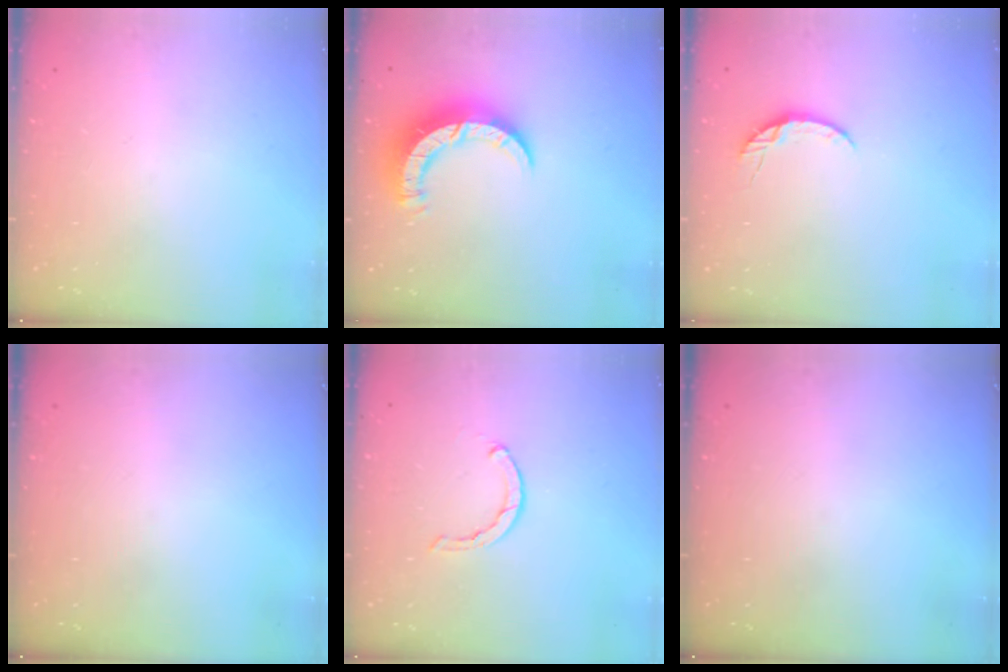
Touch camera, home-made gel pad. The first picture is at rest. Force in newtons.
{"total": 9.6, "press": 9.5, "slide": 1.2}
{"total": 4.6, "press": 4.6, "slide": 0.6}
{"total": 0.0}
{"total": 1.6, "press": 1.5, "slide": 0.4}
{"total": 0.0}